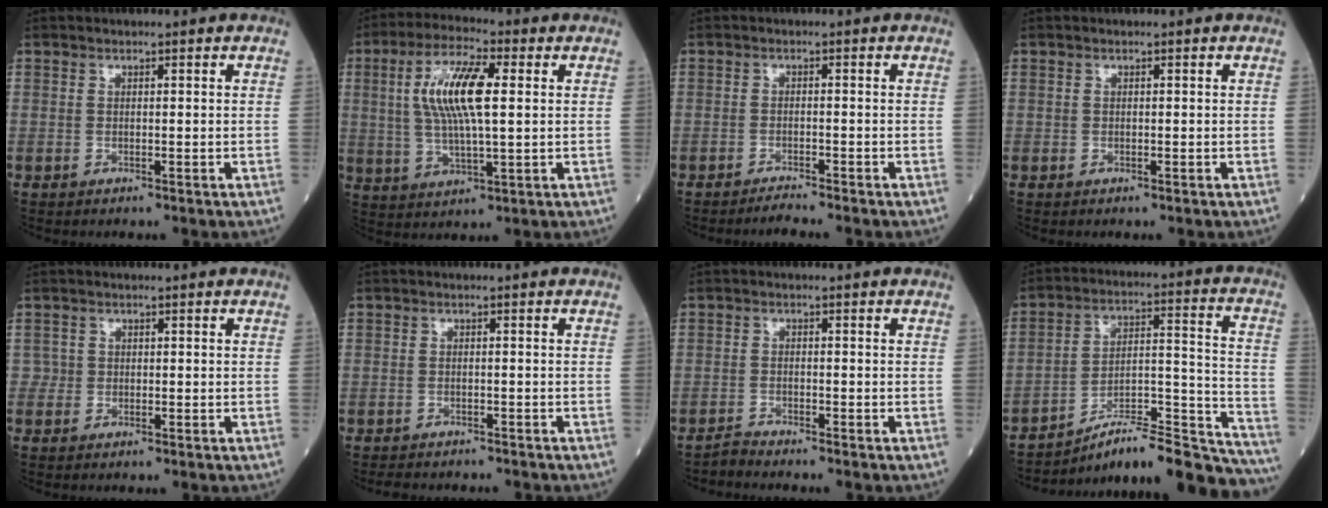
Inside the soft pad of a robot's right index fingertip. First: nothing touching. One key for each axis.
{"total": 11.4, "fx": 2.2, "fy": 2.7, "fz": 10.8, "tx": -0.222, "ty": 0.010, "tz": 0.040}
{"total": 2.2, "fx": -2.1, "fy": -0.7, "fz": 0.4, "tx": -0.010, "ty": -0.008, "tz": -0.038}
{"total": 0.0}
{"total": 0.8, "fx": 0.0, "fy": 0.8, "fz": -0.2, "tx": 0.009, "ty": 0.007, "tz": -0.002}
{"total": 5.4, "fx": -4.9, "fy": 1.7, "fz": 1.3, "tx": -0.014, "ty": -0.002, "tz": -0.068}
{"total": 1.9, "fx": -1.8, "fy": -0.5, "fz": -0.2, "tx": 0.001, "ty": -0.008, "tz": -0.037}
{"total": 23.2, "fx": -21.4, "fy": 2.1, "fz": 8.8, "tx": -0.065, "ty": 0.035, "tz": -0.311}